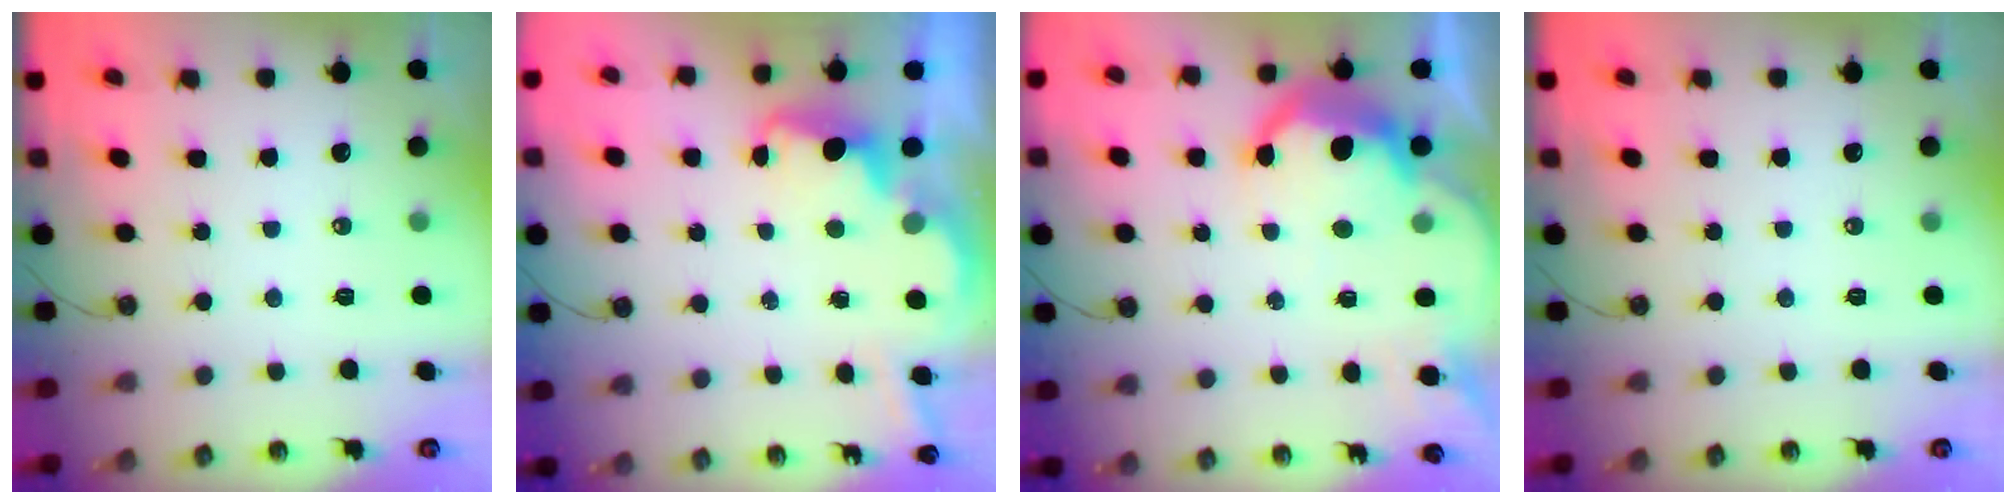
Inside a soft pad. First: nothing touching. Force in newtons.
{"total": 3.7, "press": 3.7, "slide": 0.7}
{"total": 14.4, "press": 14.3, "slide": 1.0}
{"total": 0.0}